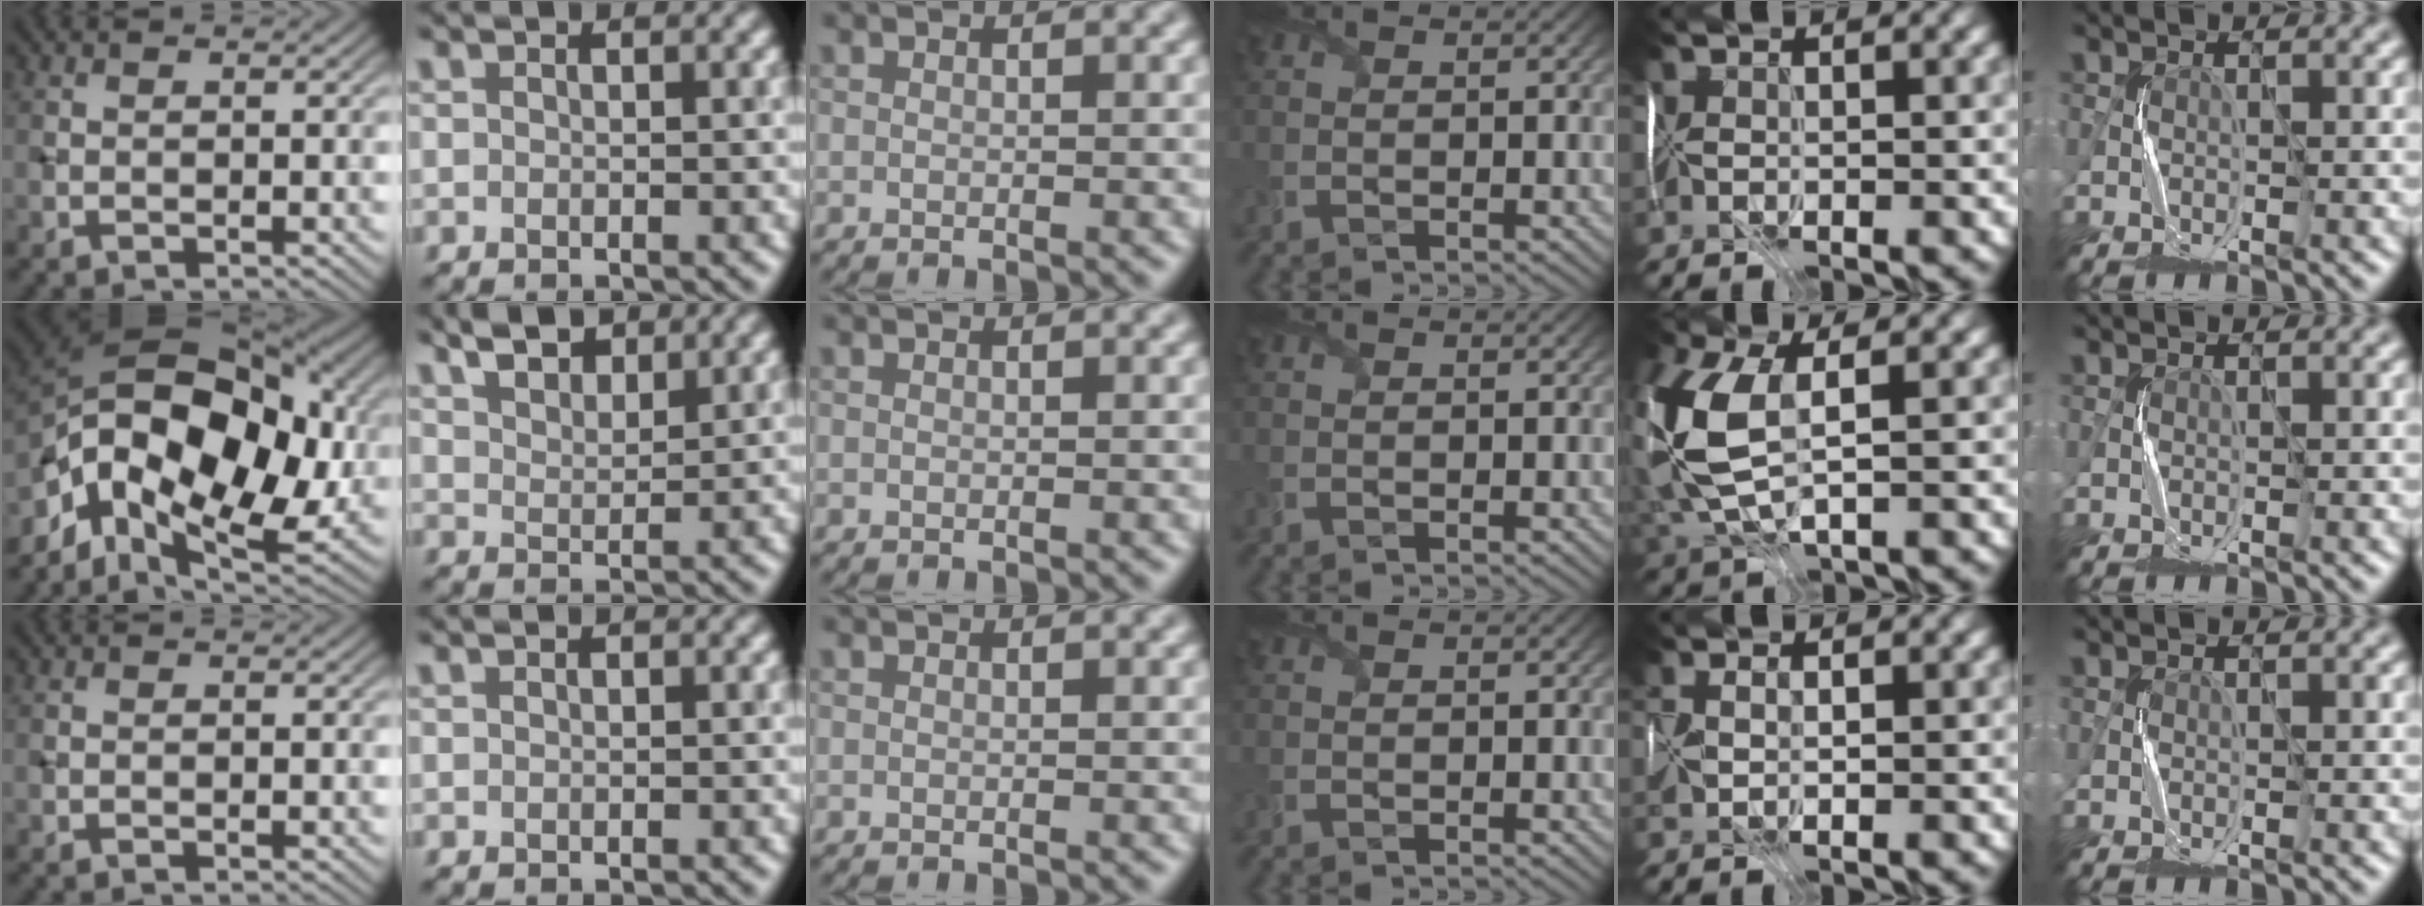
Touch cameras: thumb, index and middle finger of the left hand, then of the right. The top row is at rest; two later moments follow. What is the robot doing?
{"motion": "fold", "object": "map"}